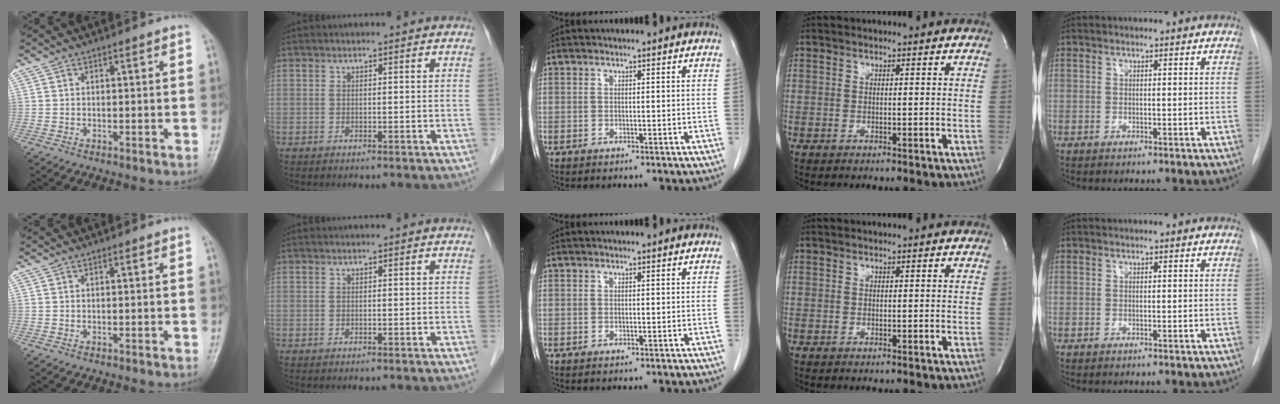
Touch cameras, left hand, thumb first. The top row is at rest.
{}